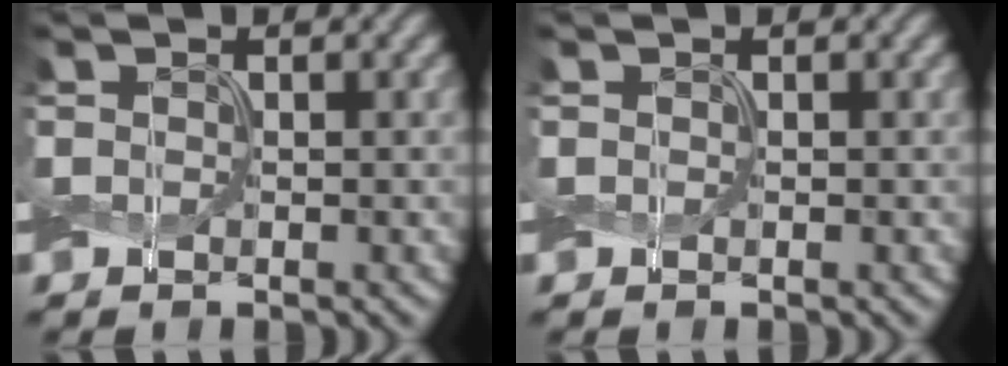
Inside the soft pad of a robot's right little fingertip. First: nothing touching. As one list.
[{"total": 0.0}]